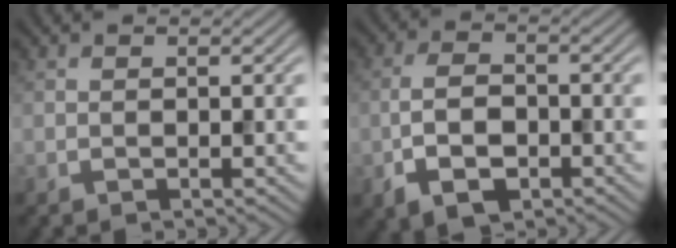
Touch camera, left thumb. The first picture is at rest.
{"total": 5.5, "force": [-2.3, 3.0, 4.0], "torque": [-0.083, -0.003, -0.049]}